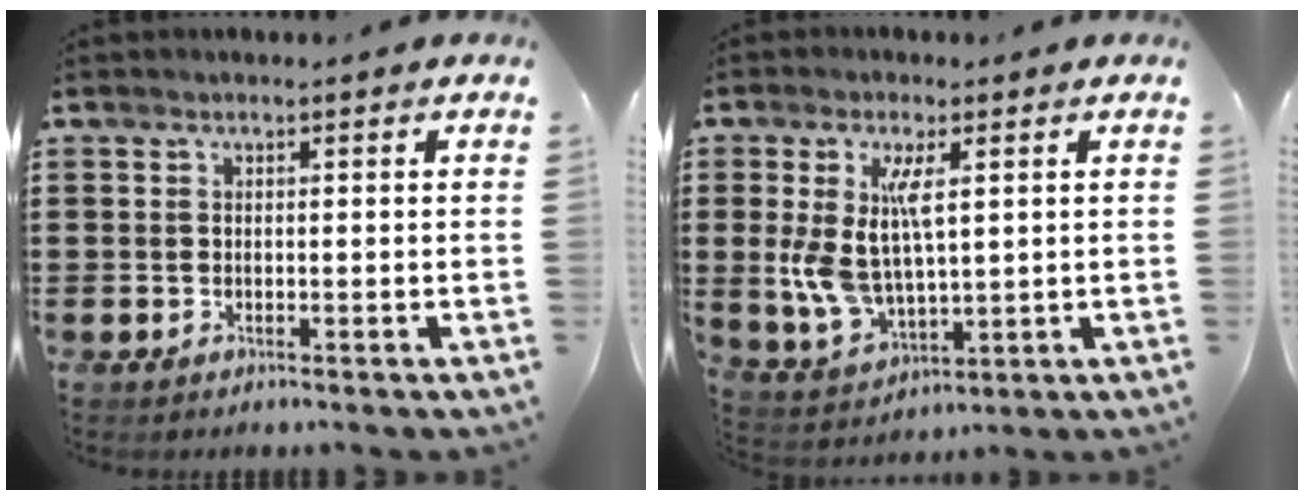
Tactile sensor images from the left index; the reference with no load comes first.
{"total": 9.3, "force": [1.9, 4.4, 7.9], "torque": [-0.181, -0.001, 0.031]}